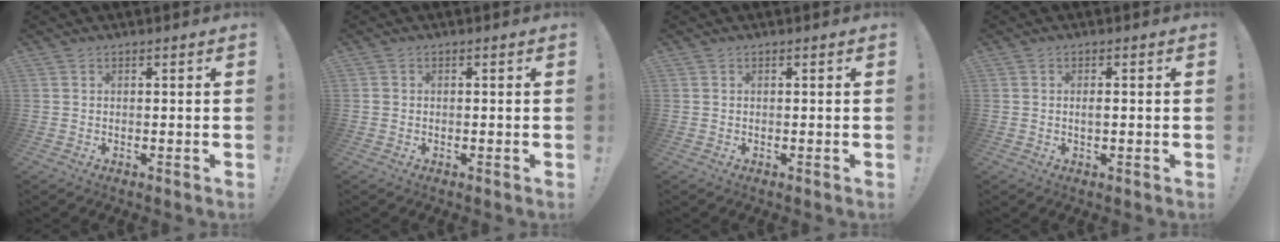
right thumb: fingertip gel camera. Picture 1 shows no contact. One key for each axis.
{"total": 0.6, "fx": -0.1, "fy": 0.6, "fz": 0.2, "tx": -0.001, "ty": 0.004, "tz": -0.002}
{"total": 0.0}
{"total": 1.5, "fx": -0.3, "fy": 0.2, "fz": 1.4, "tx": -0.025, "ty": 0.000, "tz": -0.008}